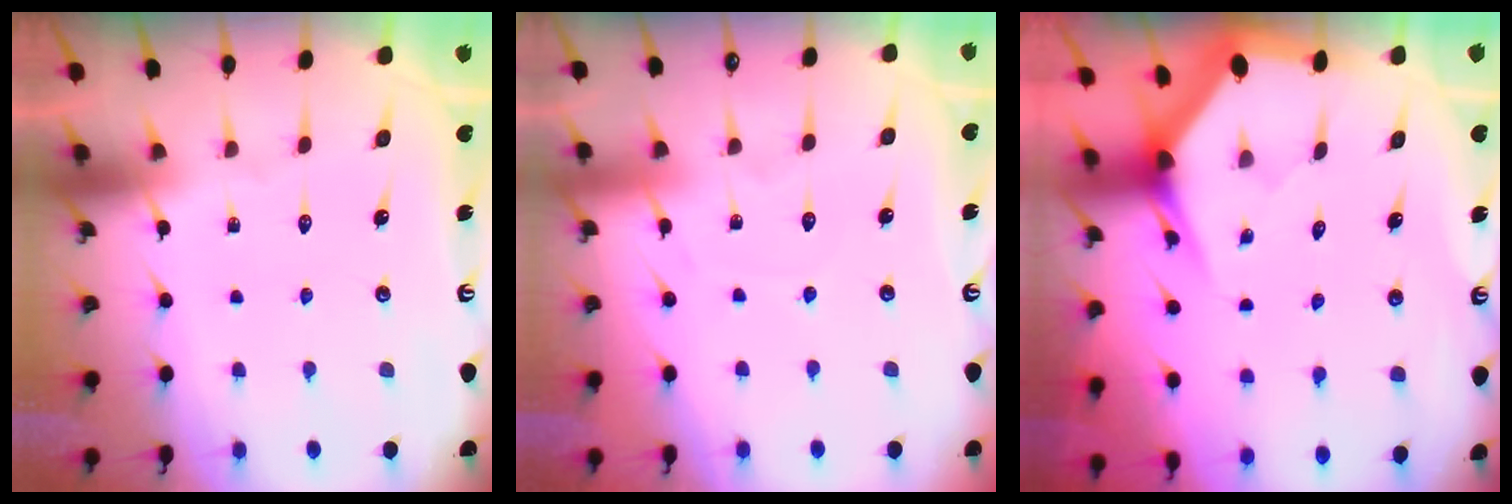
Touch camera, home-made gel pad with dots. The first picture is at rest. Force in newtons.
{"total": 3.5, "press": 3.5, "slide": 0.6}
{"total": 4.4, "press": 4.4, "slide": 0.4}